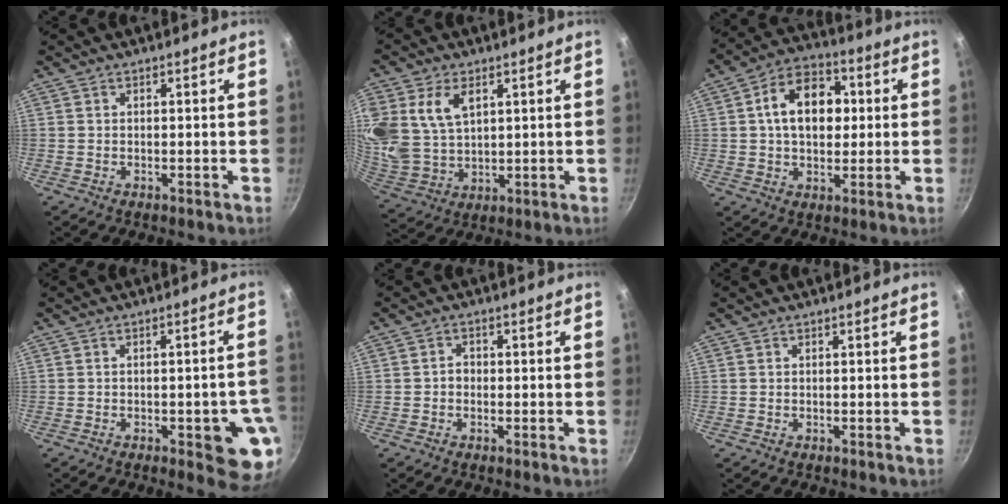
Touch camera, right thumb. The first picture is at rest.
{"total": 15.0, "force": [5.2, 10.2, 9.6], "torque": [-0.201, -0.016, 0.114]}
{"total": 13.9, "force": [2.0, 9.7, 9.9], "torque": [-0.119, 0.018, 0.017]}
{"total": 9.6, "force": [-3.0, 3.3, 8.5], "torque": [-0.070, 0.009, -0.033]}
{"total": 1.8, "force": [-0.4, 1.4, 0.9], "torque": [-0.009, 0.010, -0.010]}
{"total": 0.0}